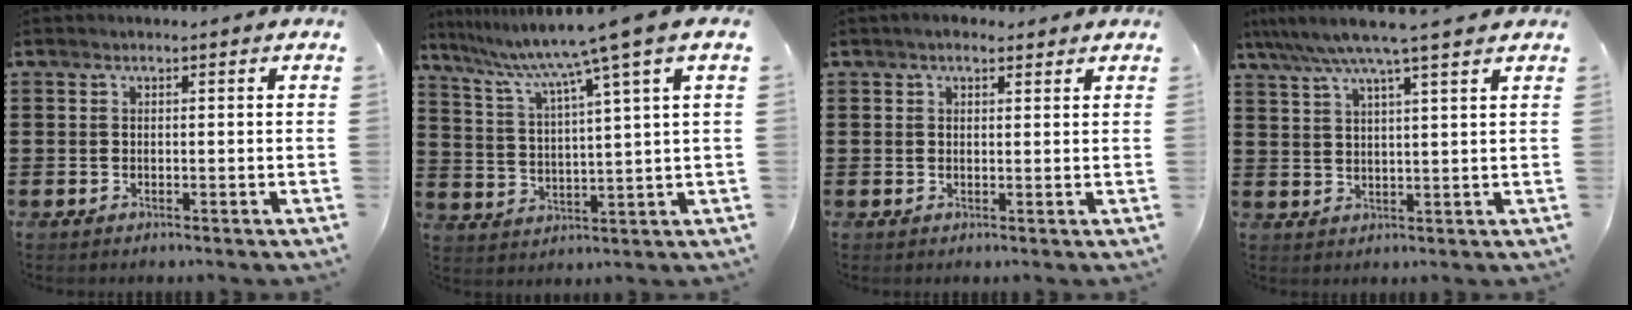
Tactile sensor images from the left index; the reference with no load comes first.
{"total": 9.0, "force": [6.6, -1.7, 5.8], "torque": [-0.137, -0.041, 0.102]}
{"total": 2.1, "force": [1.7, 0.9, 0.9], "torque": [-0.021, 0.009, 0.032]}
{"total": 5.7, "force": [4.5, 0.1, 3.5], "torque": [-0.080, -0.013, 0.077]}